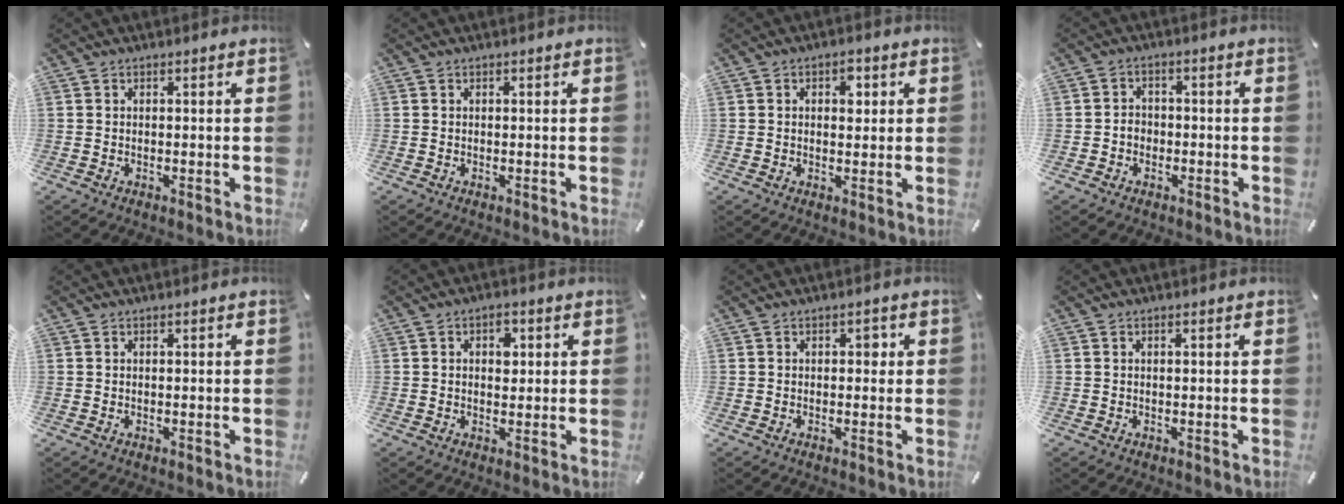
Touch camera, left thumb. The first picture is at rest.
{"total": 0.0}
{"total": 3.8, "force": [1.0, 2.4, 2.7], "torque": [-0.026, -0.004, 0.007]}
{"total": 3.3, "force": [-1.3, 2.9, 1.0], "torque": [-0.019, 0.009, -0.027]}
{"total": 0.0}
{"total": 3.9, "force": [0.9, 2.8, 2.5], "torque": [-0.023, -0.004, 0.006]}
{"total": 1.8, "force": [0.2, 1.4, 1.2], "torque": [-0.009, 0.003, -0.004]}
{"total": 0.5, "force": [0.1, 0.1, 0.5], "torque": [-0.010, 0.001, 0.002]}